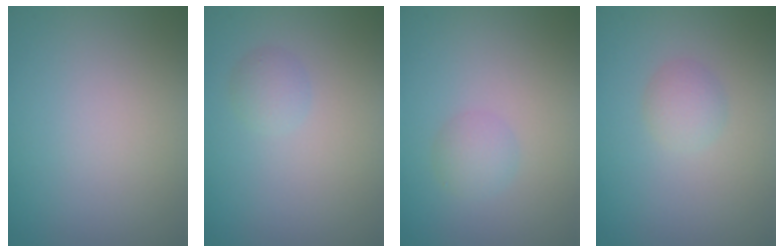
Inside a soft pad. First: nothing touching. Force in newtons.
{"total": 1.3, "press": 1.3, "slide": 0.1}
{"total": 1.7, "press": 1.7, "slide": 0.0}
{"total": 1.6, "press": 1.6, "slide": 0.1}